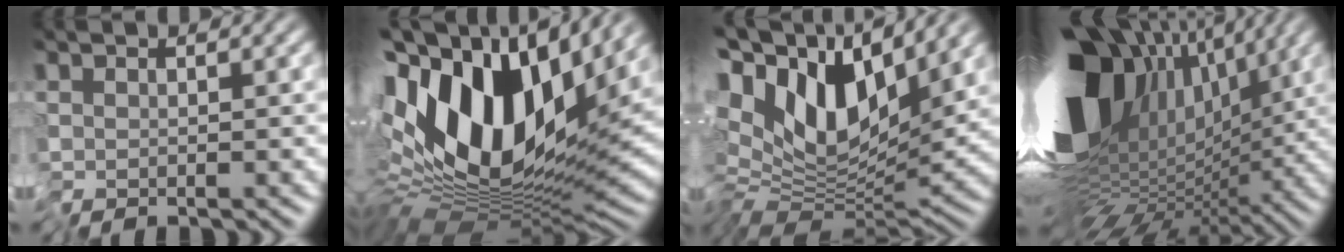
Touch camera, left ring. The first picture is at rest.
{"total": 16.2, "force": [4.7, 8.3, 13.1], "torque": [-0.250, 0.002, 0.080]}
{"total": 11.8, "force": [4.9, 5.0, 9.5], "torque": [-0.171, 0.013, 0.086]}
{"total": 15.7, "force": [1.5, 9.0, 12.7], "torque": [-0.245, -0.020, 0.048]}